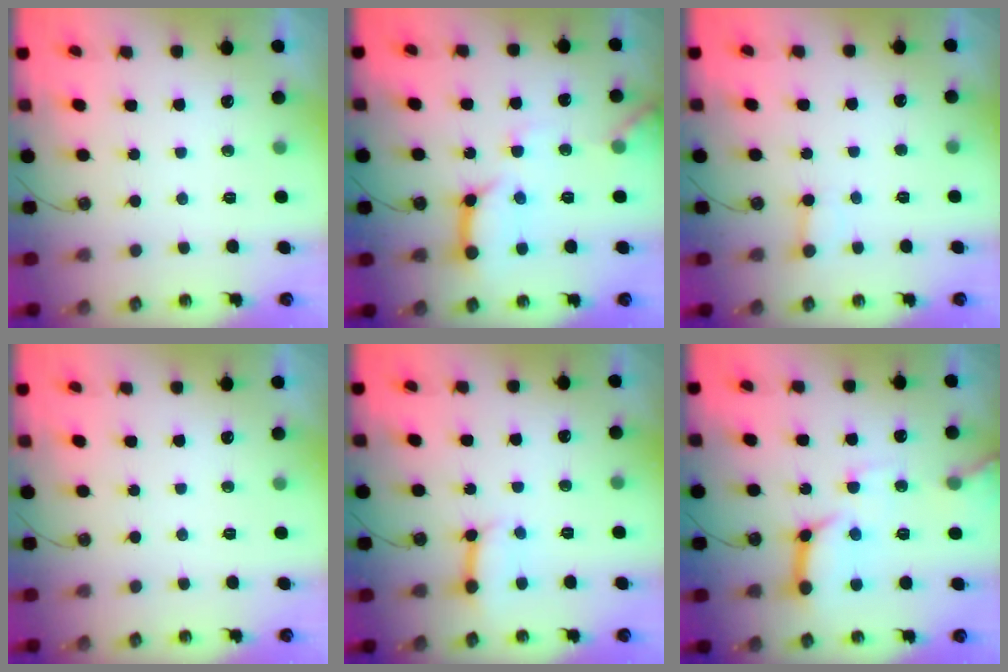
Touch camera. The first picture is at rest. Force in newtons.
{"total": 13.4, "press": 13.4, "slide": 1.3}
{"total": 2.6, "press": 2.6, "slide": 0.2}
{"total": 0.0}
{"total": 7.2, "press": 7.2, "slide": 0.7}
{"total": 14.2, "press": 14.1, "slide": 1.7}